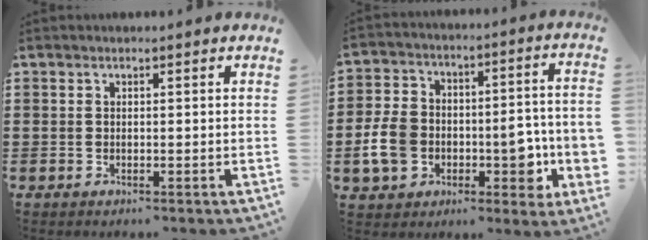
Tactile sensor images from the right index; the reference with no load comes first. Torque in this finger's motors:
{"motor_torque": [1.77, -0.36, 1.05, 0.21]}